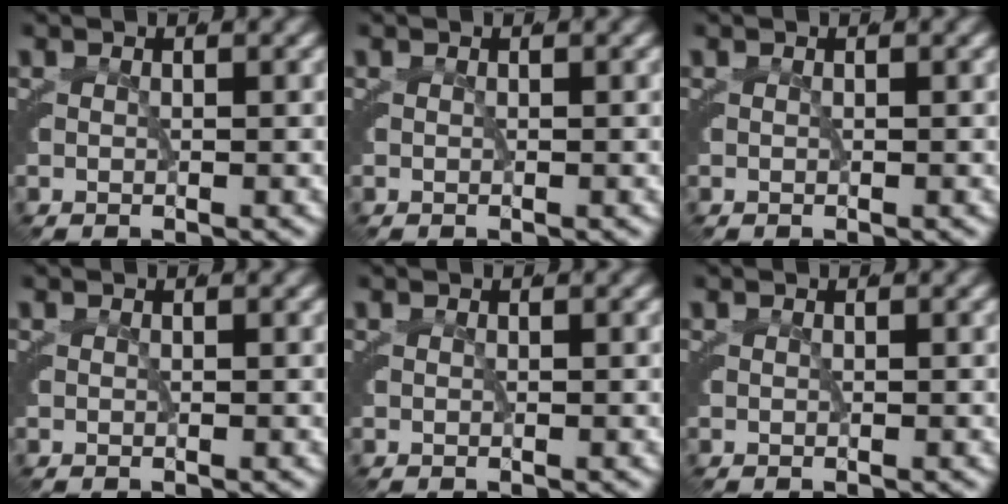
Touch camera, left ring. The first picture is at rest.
{"total": 0.0}
{"total": 0.0}
{"total": 0.0}
{"total": 0.0}
{"total": 0.0}